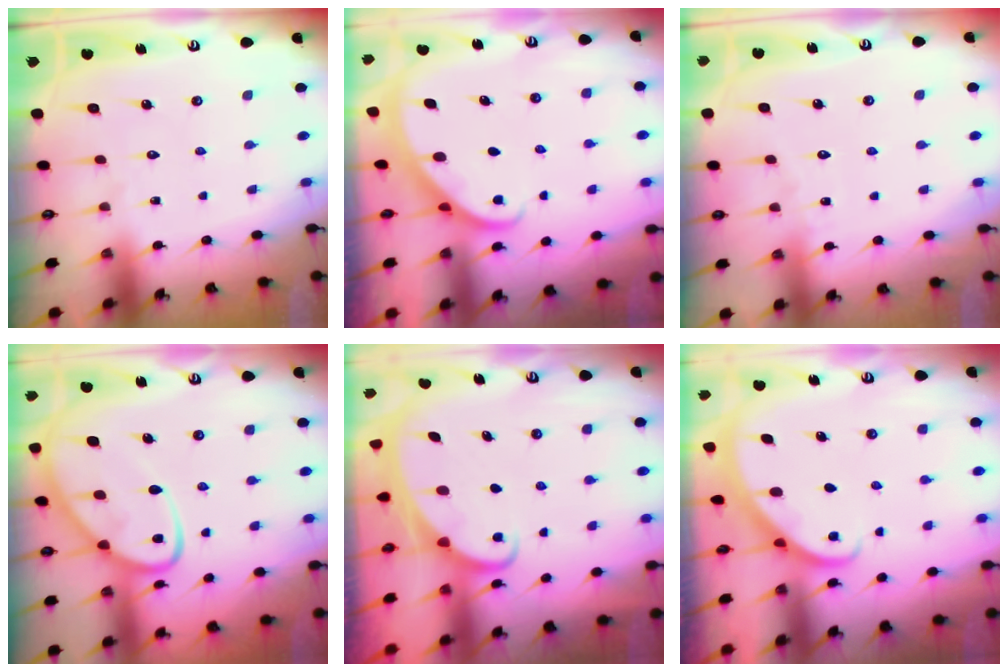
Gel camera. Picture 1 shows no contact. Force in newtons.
{"total": 2.2, "press": 2.2, "slide": 0.1}
{"total": 4.1, "press": 4.1, "slide": 0.4}
{"total": 11.2, "press": 11.1, "slide": 1.0}
{"total": 2.4, "press": 2.4, "slide": 0.3}
{"total": 2.3, "press": 2.3, "slide": 0.2}